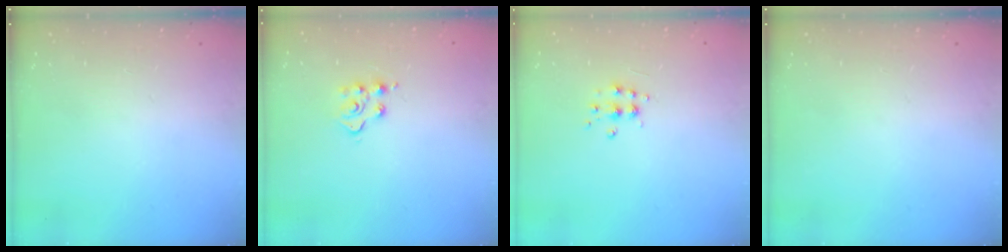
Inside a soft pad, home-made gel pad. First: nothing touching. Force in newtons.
{"total": 5.8, "press": 5.8, "slide": 0.1}
{"total": 5.8, "press": 5.7, "slide": 0.6}
{"total": 0.0}